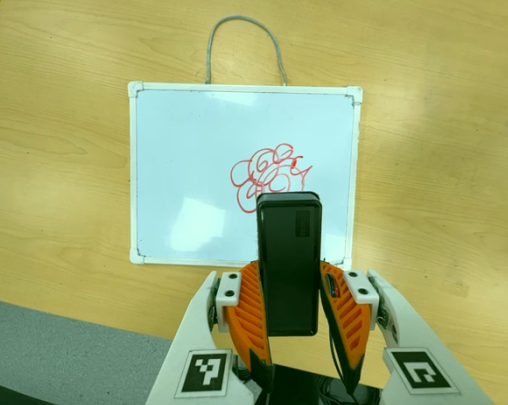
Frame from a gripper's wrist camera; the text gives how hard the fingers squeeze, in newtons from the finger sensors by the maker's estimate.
{"total": 4.6, "left": 3.4, "right": 5.7}